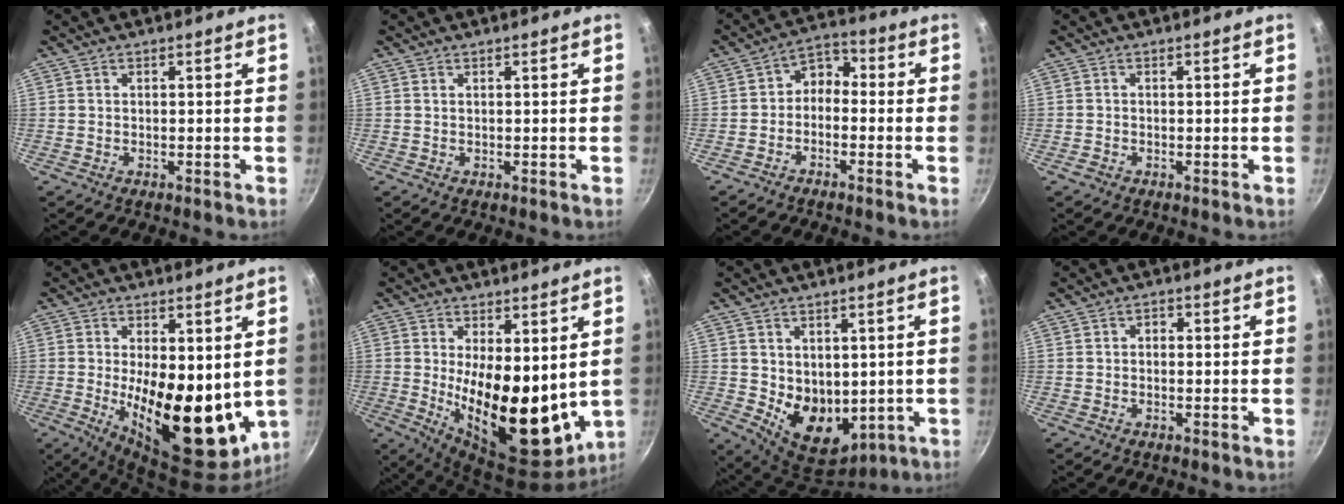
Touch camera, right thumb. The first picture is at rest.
{"total": 0.0}
{"total": 4.9, "force": [-1.7, 3.6, 2.9], "torque": [-0.025, 0.038, -0.042]}
{"total": 1.1, "force": [-0.7, 0.8, 0.4], "torque": [-0.009, 0.003, -0.013]}
{"total": 19.1, "force": [-0.2, 8.8, 17.0], "torque": [-0.227, -0.032, 0.009]}
{"total": 18.7, "force": [1.2, 8.8, 16.5], "torque": [-0.223, -0.043, 0.035]}
{"total": 11.4, "force": [0.2, 8.5, 7.5], "torque": [-0.085, -0.032, 0.029]}
{"total": 1.2, "force": [-0.3, 0.9, 0.7], "torque": [-0.012, 0.008, -0.008]}